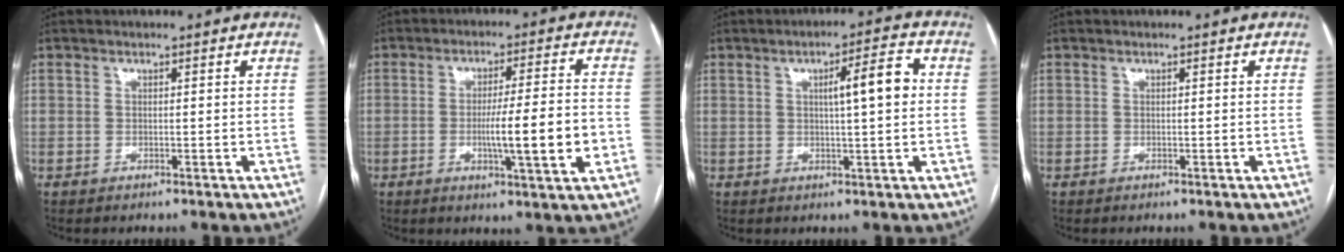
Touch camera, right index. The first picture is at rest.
{"total": 10.5, "force": [-2.3, 0.2, 10.3], "torque": [-0.161, -0.006, -0.037]}
{"total": 6.7, "force": [1.2, 0.7, 6.6], "torque": [-0.100, 0.012, 0.015]}
{"total": 0.0}